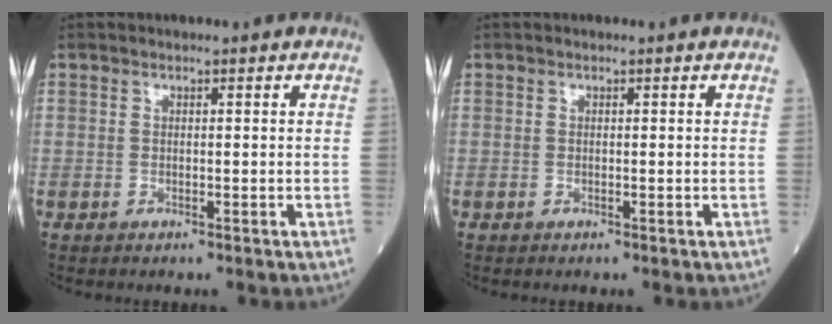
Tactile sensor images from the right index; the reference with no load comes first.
{"total": 0.0}